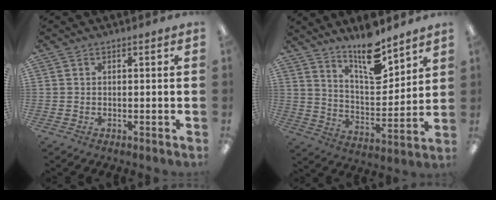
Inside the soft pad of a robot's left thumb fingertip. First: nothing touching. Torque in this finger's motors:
{"motor_torque": [0.15, 0.13, -0.09, -0.40, 0.14]}